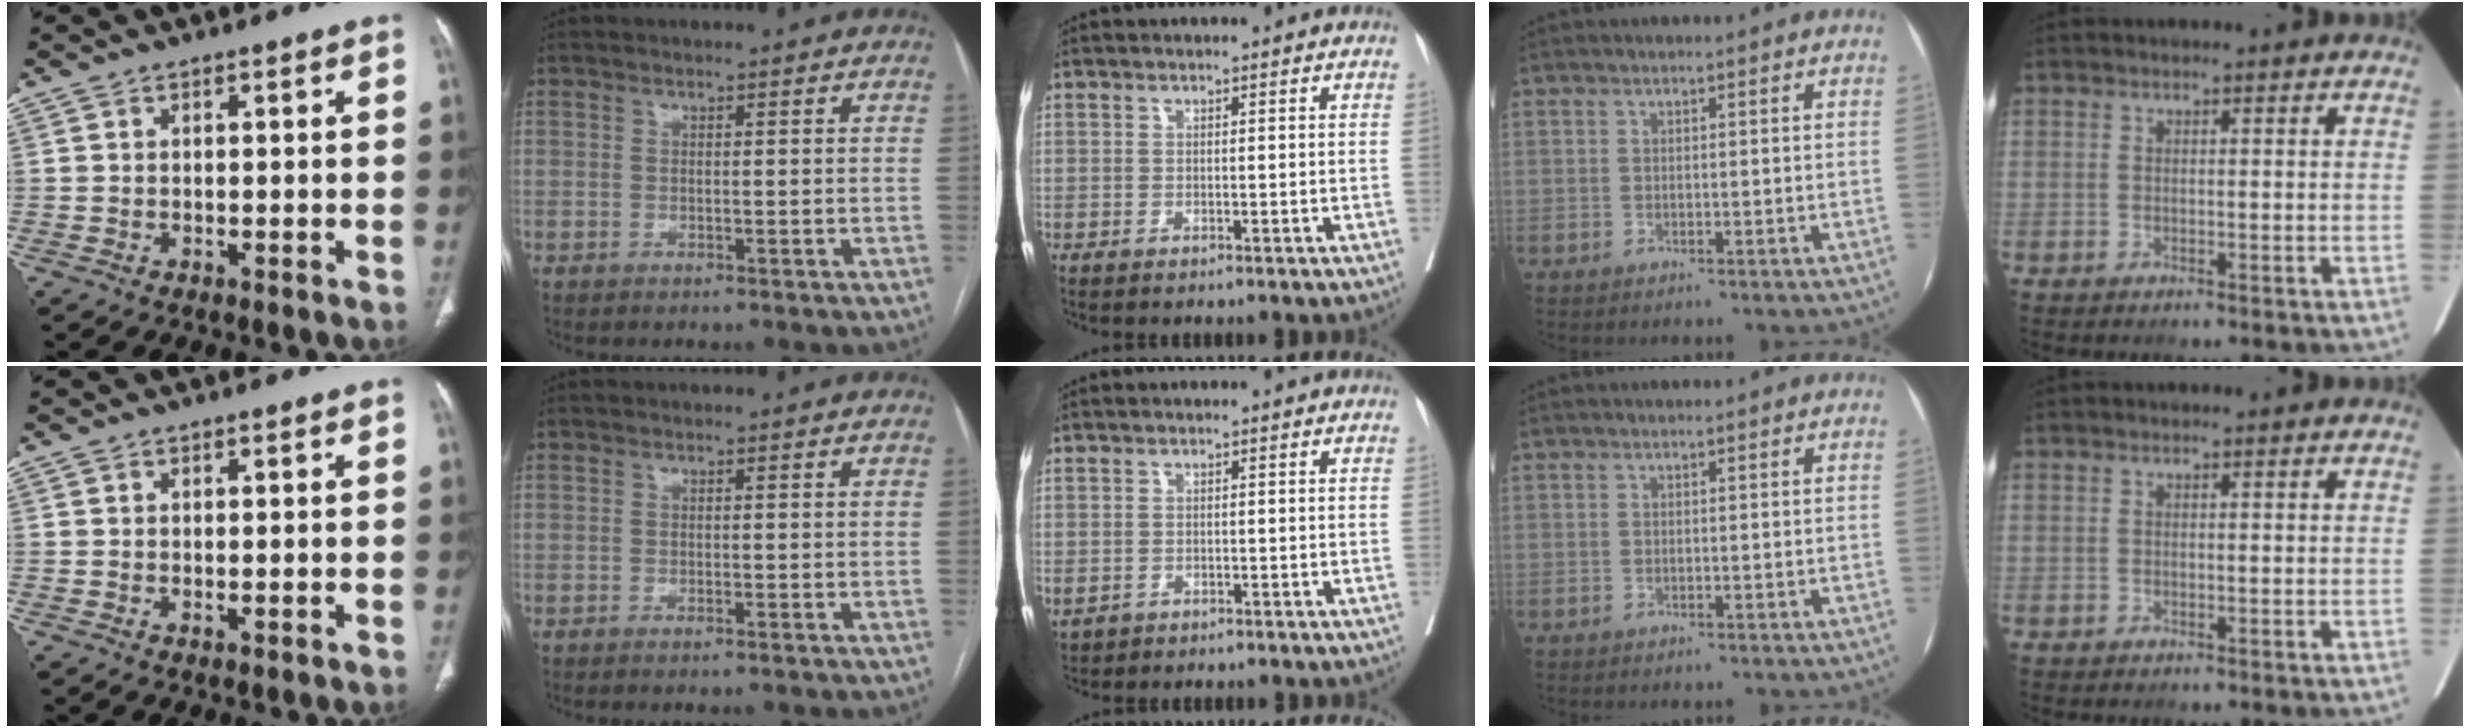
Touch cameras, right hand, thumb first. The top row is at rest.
{"thumb": {"total": 0.9, "force": [-0.2, 0.4, 0.7], "torque": [-0.012, -0.004, 0.000]}, "index": {"total": 0.7, "force": [-0.5, -0.1, 0.5], "torque": [-0.013, 0.000, -0.007]}, "middle": {"total": 2.3, "force": [-0.9, 1.8, 1.1], "torque": [-0.030, -0.004, -0.006]}}